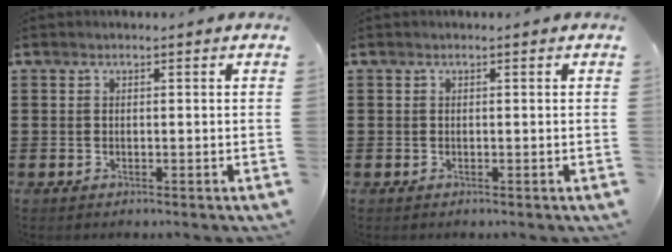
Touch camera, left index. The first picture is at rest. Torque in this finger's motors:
{"motor_torque": [0.00, 0.00, 0.00, 0.00]}